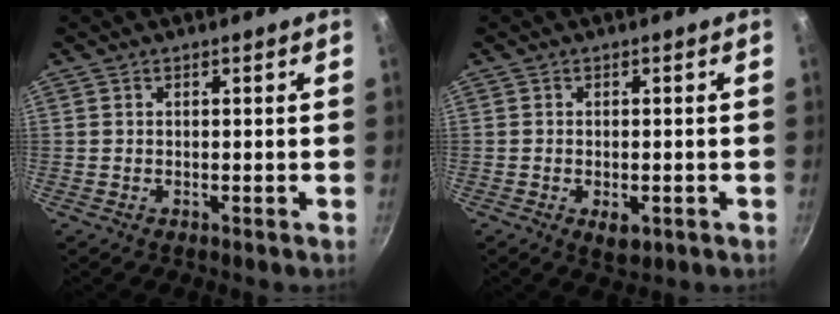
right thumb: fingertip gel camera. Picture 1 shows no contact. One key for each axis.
{"total": 3.4, "fx": -1.1, "fy": 1.9, "fz": 2.7, "tx": -0.034, "ty": -0.004, "tz": -0.012}